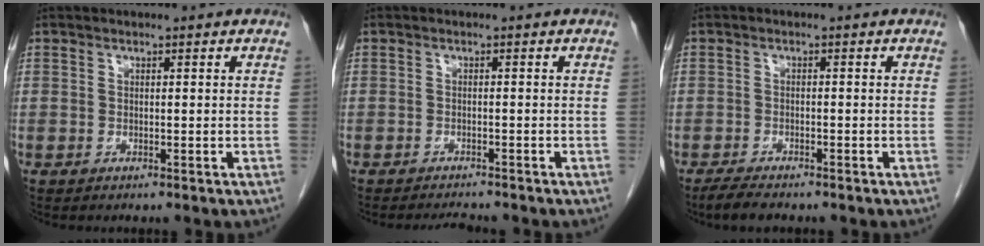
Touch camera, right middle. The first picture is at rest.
{"total": 2.6, "force": [-2.5, 0.0, 0.6], "torque": [-0.014, -0.011, -0.038]}
{"total": 3.2, "force": [-2.7, 0.7, 1.6], "torque": [-0.039, -0.009, -0.045]}